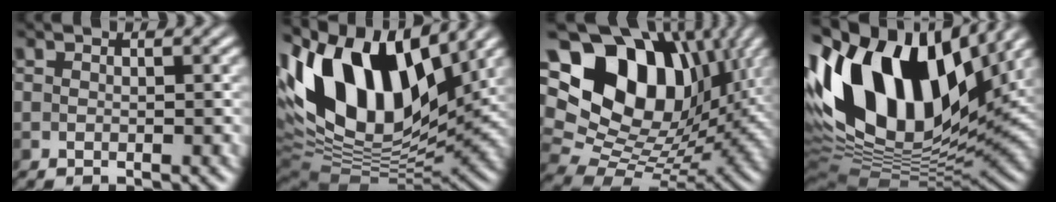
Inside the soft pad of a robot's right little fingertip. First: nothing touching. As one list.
[{"total": 14.6, "force": [4.8, 7.8, 11.3], "torque": [-0.221, 0.029, 0.080]}, {"total": 17.8, "force": [6.8, 12.2, 11.0], "torque": [-0.211, 0.047, 0.137]}, {"total": 16.5, "force": [3.9, 9.1, 13.2], "torque": [-0.275, 0.022, 0.061]}]